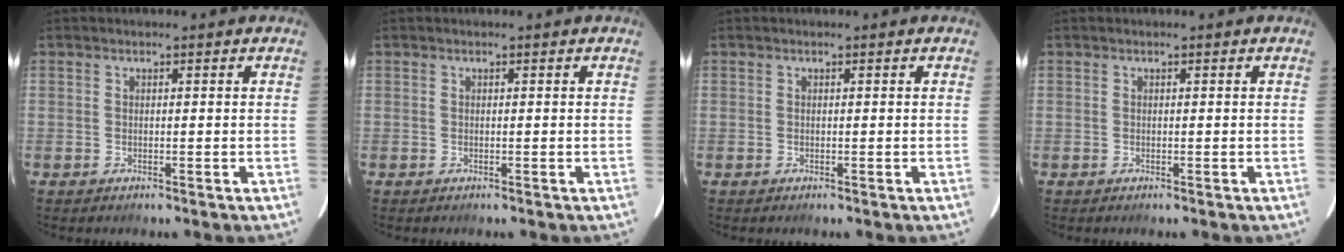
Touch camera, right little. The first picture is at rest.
{"total": 0.0}
{"total": 0.0}
{"total": 0.0}